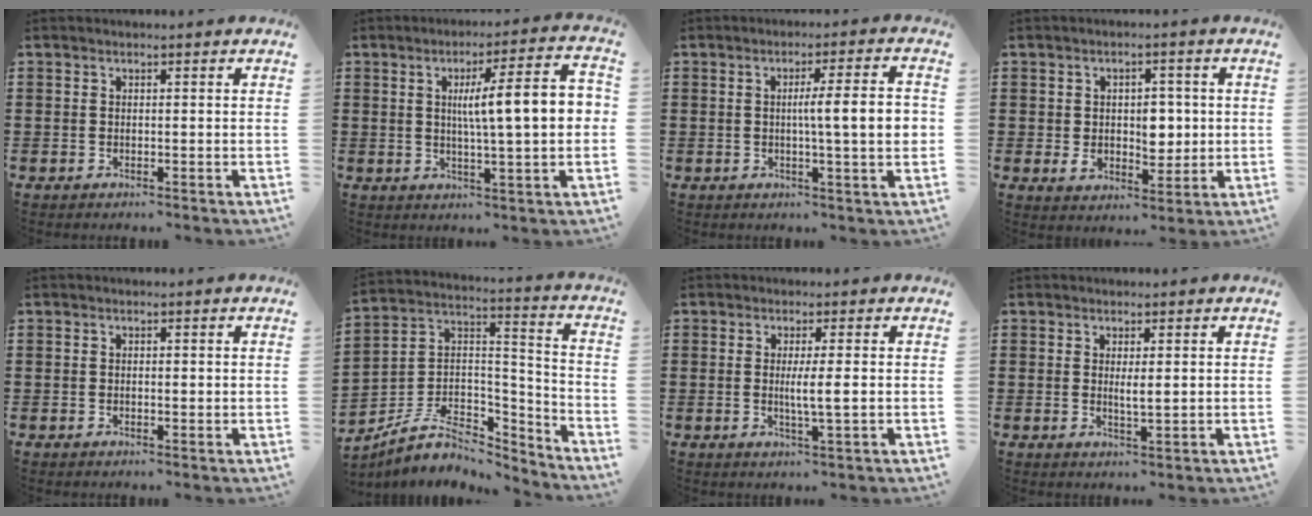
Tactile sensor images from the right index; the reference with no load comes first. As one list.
[{"total": 10.3, "force": [1.4, 1.1, 10.2], "torque": [-0.178, 0.002, 0.016]}, {"total": 7.4, "force": [0.2, 0.4, 7.4], "torque": [-0.123, -0.004, -0.005]}, {"total": 5.7, "force": [0.0, 4.0, 4.0], "torque": [-0.060, 0.002, -0.006]}, {"total": 0.6, "force": [0.0, 0.3, 0.5], "torque": [-0.011, 0.001, 0.000]}, {"total": 7.9, "force": [-5.3, 4.7, 3.5], "torque": [-0.085, 0.006, -0.101]}, {"total": 3.3, "force": [0.0, -0.1, 3.3], "torque": [-0.059, -0.008, -0.003]}, {"total": 1.8, "force": [0.4, 0.3, 1.8], "torque": [-0.036, 0.001, 0.007]}]